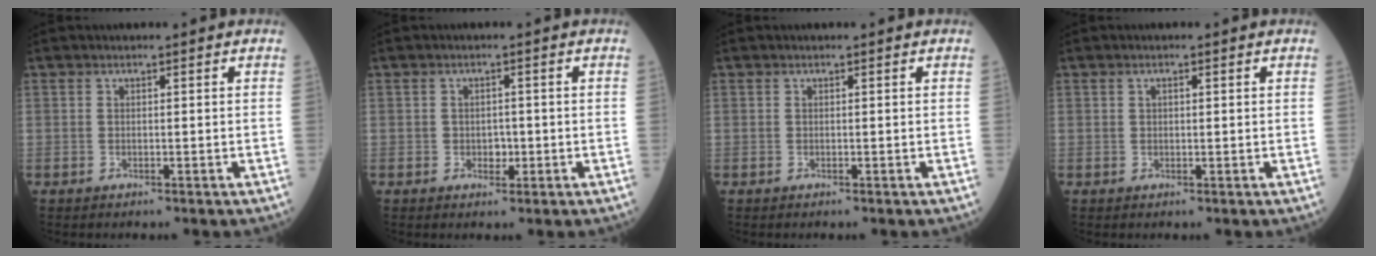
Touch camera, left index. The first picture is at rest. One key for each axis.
{"total": 1.7, "fx": -0.5, "fy": 1.4, "fz": 0.9, "tx": -0.010, "ty": 0.004, "tz": -0.006}
{"total": 0.0}
{"total": 0.9, "fx": 0.4, "fy": 0.4, "fz": 0.7, "tx": -0.012, "ty": 0.003, "tz": 0.008}